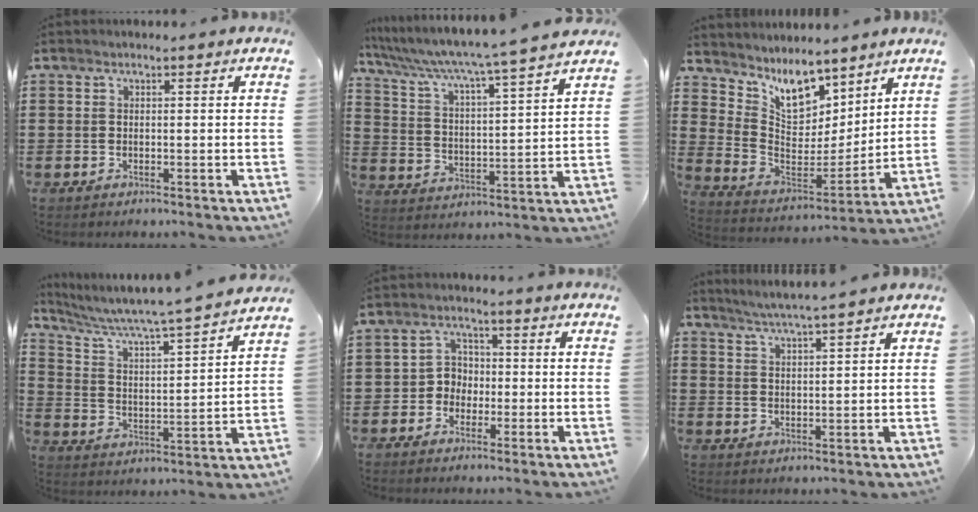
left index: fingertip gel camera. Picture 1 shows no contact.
{"total": 5.0, "force": [4.3, -1.1, 2.3], "torque": [-0.067, -0.047, 0.061]}
{"total": 8.9, "force": [7.1, 4.3, 3.3], "torque": [-0.088, -0.049, 0.131]}
{"total": 5.3, "force": [4.8, -0.4, 2.3], "torque": [-0.069, -0.043, 0.070]}
{"total": 3.7, "force": [-1.5, 3.2, 1.1], "torque": [-0.033, 0.011, -0.036]}
{"total": 3.7, "force": [3.5, -0.9, 1.0], "torque": [-0.030, -0.018, 0.060]}